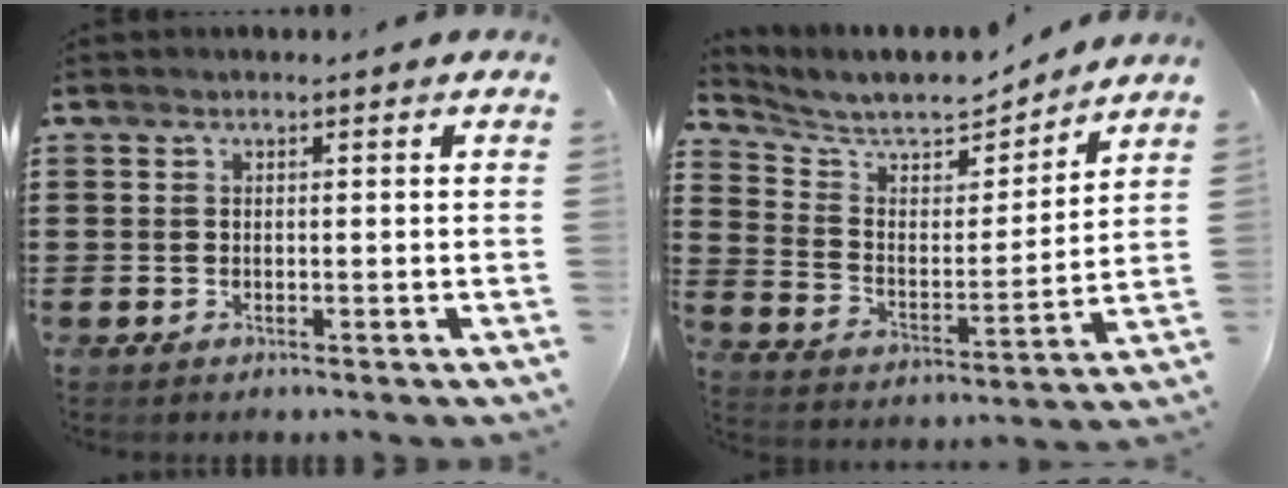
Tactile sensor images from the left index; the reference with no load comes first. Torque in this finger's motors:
{"motor_torque": [0.28, 0.11, 0.06, 0.05]}